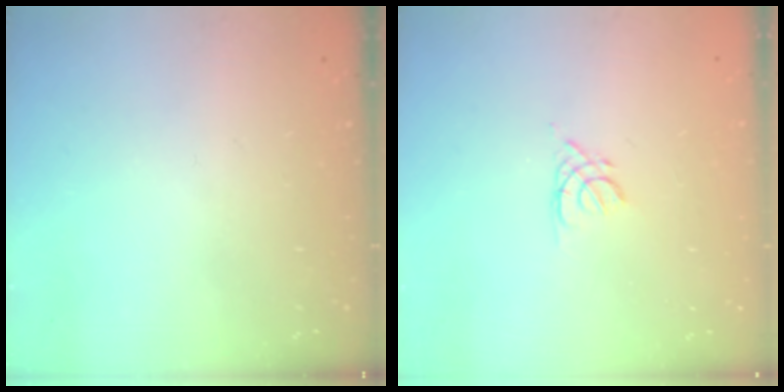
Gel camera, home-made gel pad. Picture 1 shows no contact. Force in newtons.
{"total": 2.5, "press": 2.5, "slide": 0.6}